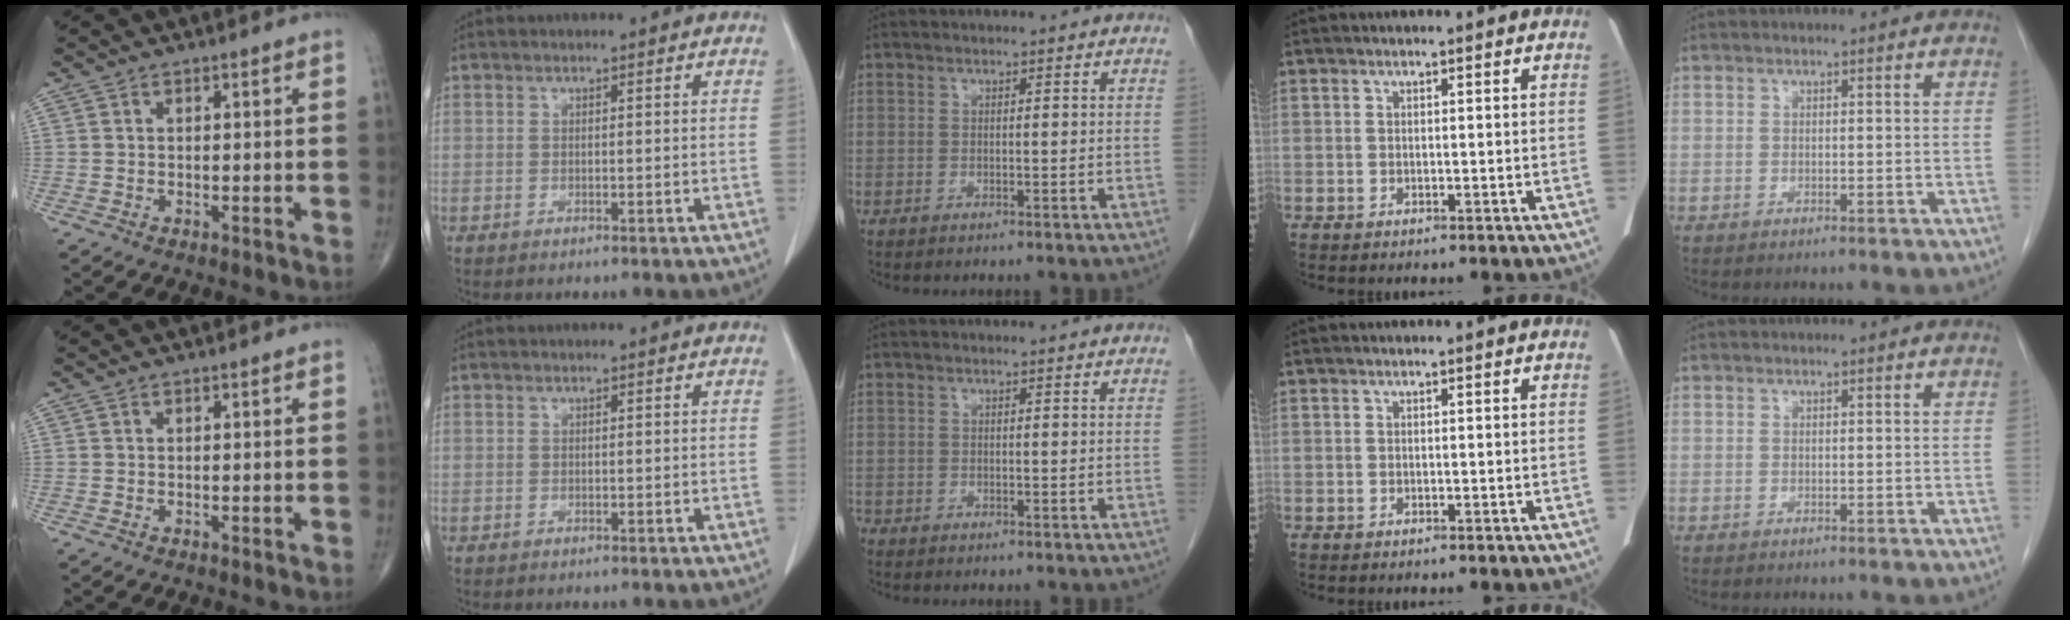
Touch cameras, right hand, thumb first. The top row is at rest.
{"middle": {"total": 0.7, "force": [-0.6, 0.4, 0.1], "torque": [-0.008, 0.001, -0.014]}}